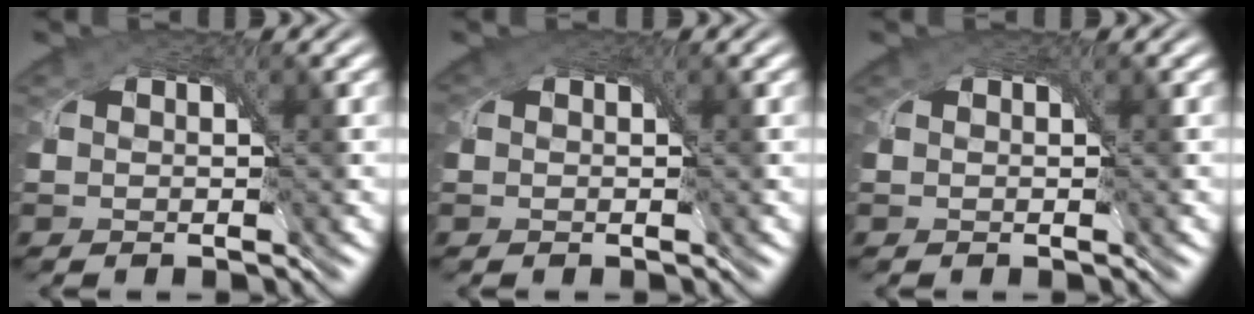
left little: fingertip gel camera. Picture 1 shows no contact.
{"total": 1.3, "force": [0.6, 0.9, 0.7], "torque": [-0.016, 0.003, 0.005]}
{"total": 0.0}